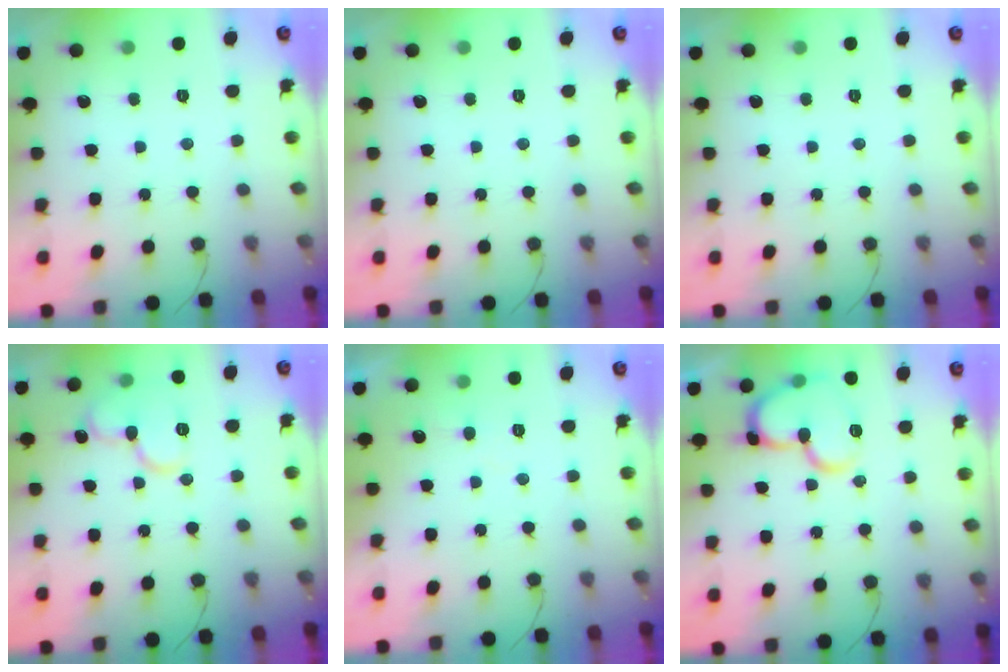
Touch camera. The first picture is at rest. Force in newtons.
{"total": 0.0}
{"total": 0.0}
{"total": 11.6, "press": 11.5, "slide": 1.5}
{"total": 4.1, "press": 4.1, "slide": 0.1}
{"total": 15.5, "press": 15.4, "slide": 1.6}